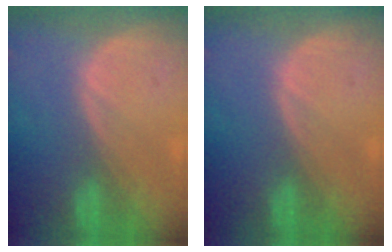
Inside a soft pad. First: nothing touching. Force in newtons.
{"total": 0.0}